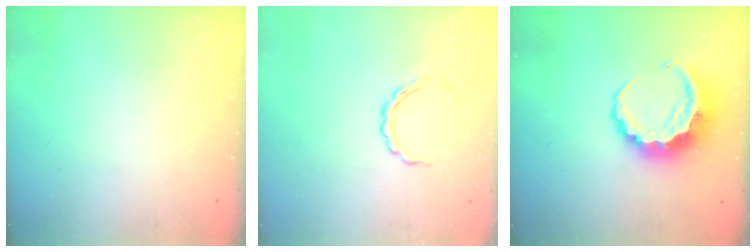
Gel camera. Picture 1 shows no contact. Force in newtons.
{"total": 5.2, "press": 5.0, "slide": 1.1}
{"total": 7.7, "press": 7.6, "slide": 1.7}